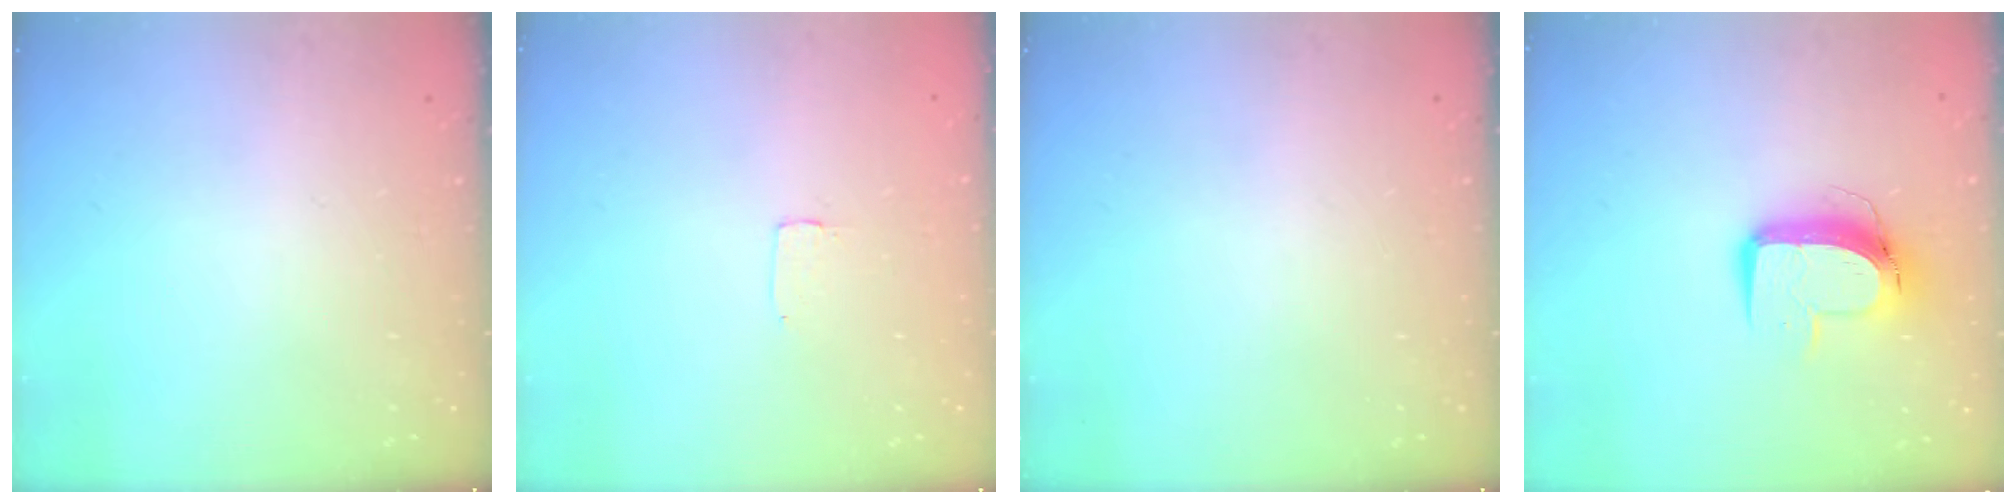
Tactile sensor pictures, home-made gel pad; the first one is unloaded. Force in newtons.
{"total": 1.7, "press": 1.7, "slide": 0.1}
{"total": 0.0}
{"total": 10.4, "press": 10.4, "slide": 1.1}